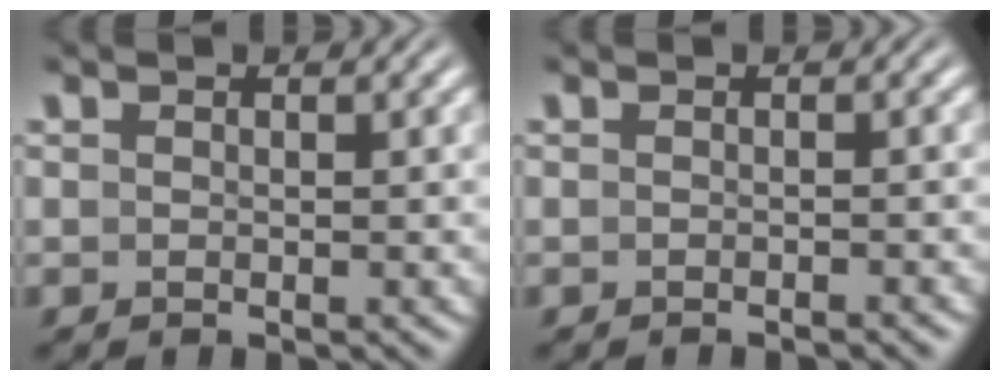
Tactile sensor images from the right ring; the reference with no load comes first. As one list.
[{"total": 1.2, "force": [-1.1, -0.3, 0.1], "torque": [-0.003, 0.001, -0.017]}]